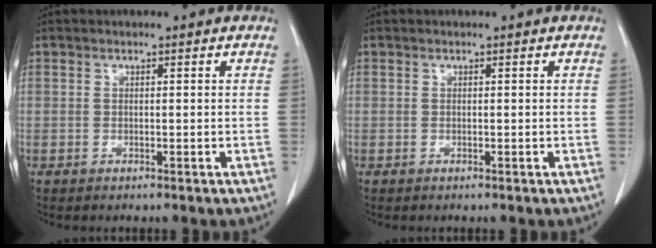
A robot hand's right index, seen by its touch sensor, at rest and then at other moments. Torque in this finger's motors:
{"motor_torque": [0.00, 0.00, 0.00, 0.00]}